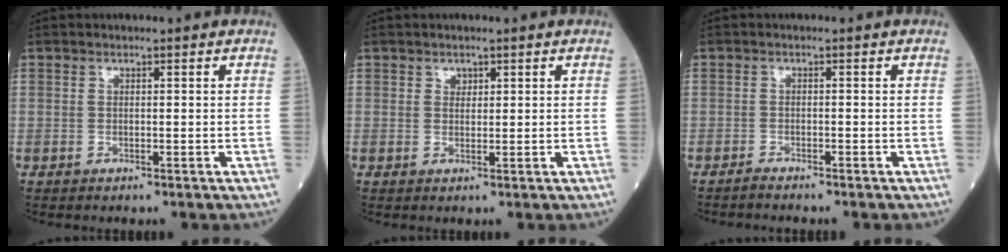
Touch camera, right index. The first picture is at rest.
{"total": 1.1, "force": [0.7, 0.8, 0.4], "torque": [-0.001, -0.004, 0.009]}
{"total": 1.5, "force": [-1.4, -0.1, 0.4], "torque": [-0.011, -0.001, -0.022]}